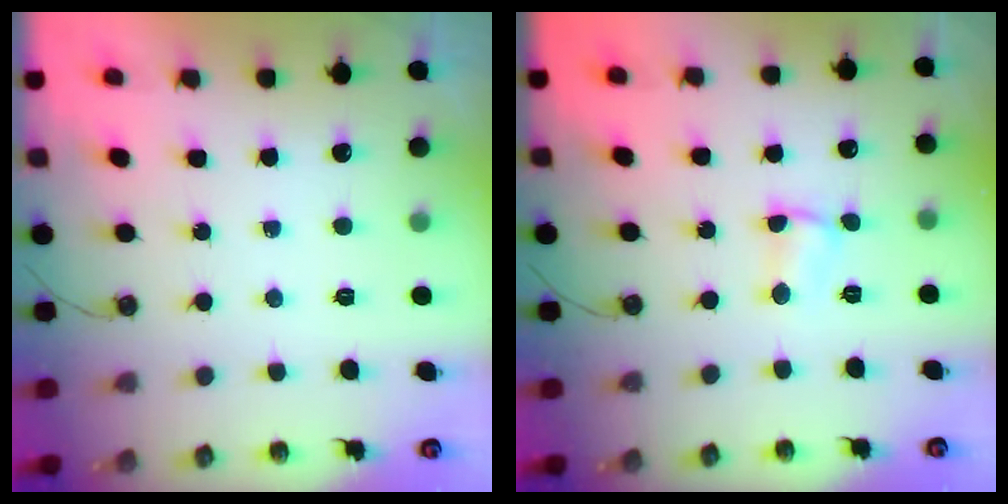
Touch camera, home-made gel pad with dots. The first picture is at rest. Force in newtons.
{"total": 2.6, "press": 2.6, "slide": 0.4}